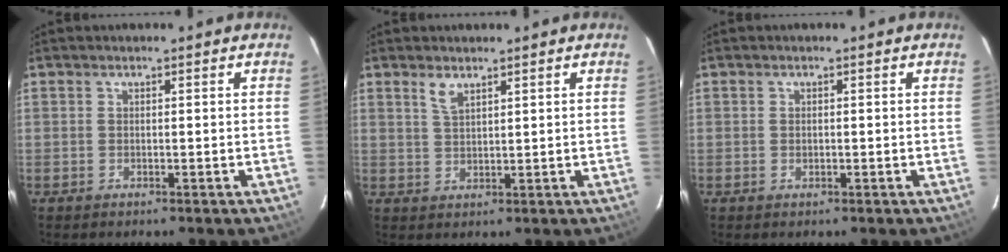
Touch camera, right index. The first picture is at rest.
{"total": 2.7, "force": [1.9, 1.0, 1.7], "torque": [-0.033, 0.000, 0.036]}
{"total": 0.8, "force": [-0.2, 0.5, 0.5], "torque": [-0.009, 0.003, -0.002]}